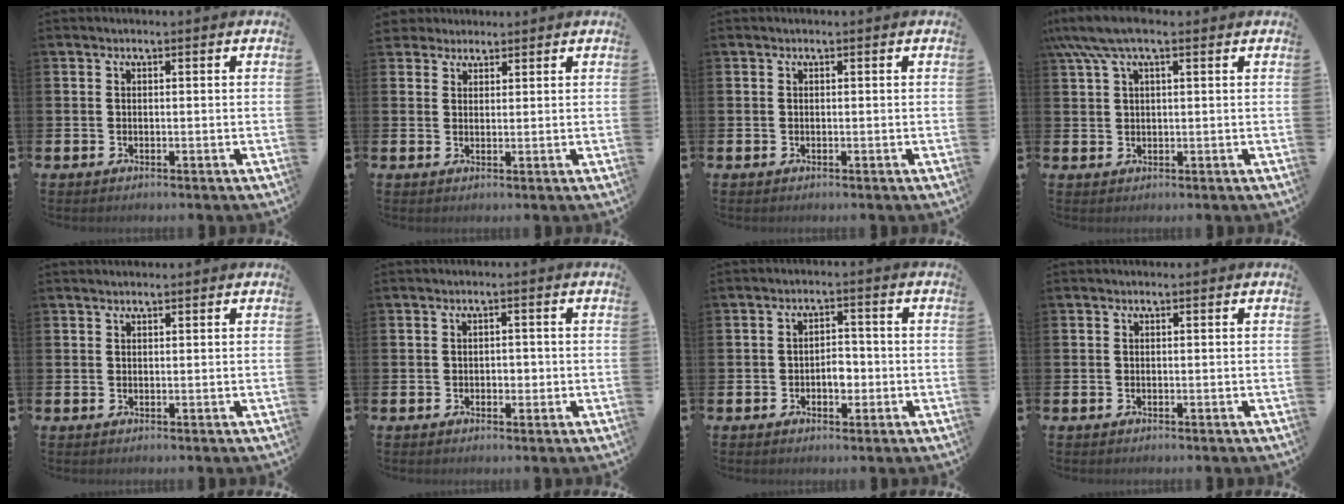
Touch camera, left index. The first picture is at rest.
{"total": 3.0, "force": [2.7, 1.4, -0.2], "torque": [0.003, -0.007, 0.049]}
{"total": 0.0}
{"total": 5.2, "force": [3.5, 1.5, 3.5], "torque": [-0.080, 0.000, 0.063]}
{"total": 0.9, "force": [0.9, 0.1, 0.1], "torque": [0.001, 0.000, 0.016]}
{"total": 1.3, "force": [-0.2, 1.1, 0.7], "torque": [-0.003, 0.003, -0.009]}
{"total": 2.8, "force": [-0.7, 1.9, 1.9], "torque": [-0.018, -0.002, -0.020]}
{"total": 0.0}